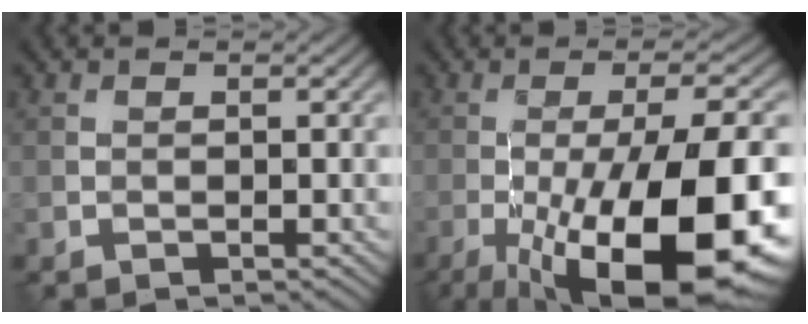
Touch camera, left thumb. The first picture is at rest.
{"total": 19.2, "force": [-6.8, 5.8, 17.0], "torque": [-0.245, -0.006, -0.105]}